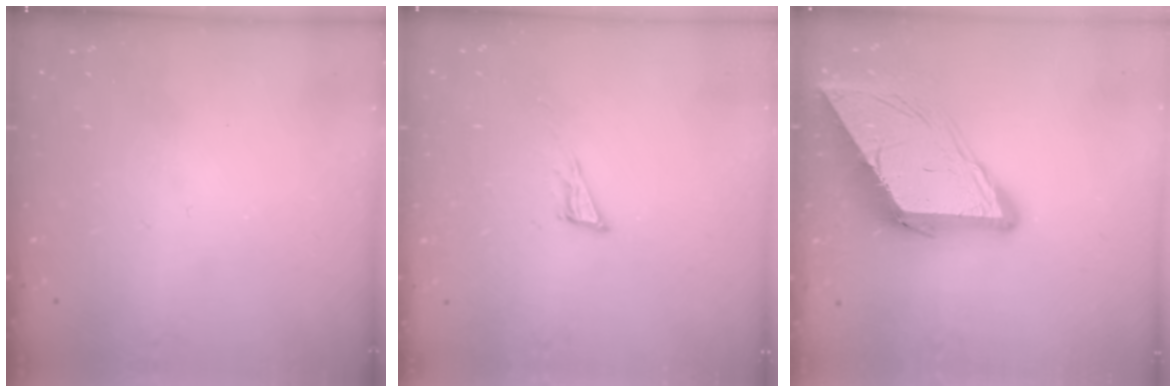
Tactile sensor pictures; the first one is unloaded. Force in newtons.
{"total": 5.7, "press": 5.5, "slide": 1.4}
{"total": 12.0, "press": 11.9, "slide": 1.2}